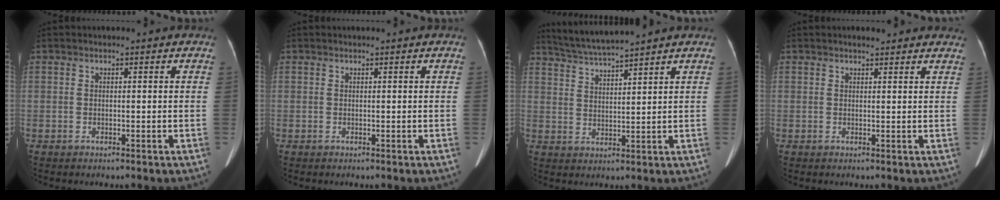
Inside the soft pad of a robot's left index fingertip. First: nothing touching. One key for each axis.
{"total": 0.0}
{"total": 6.9, "fx": 6.4, "fy": -1.5, "fz": 2.2, "tx": -0.051, "ty": 0.010, "tz": 0.123}
{"total": 4.4, "fx": 3.9, "fy": 1.3, "fz": 1.7, "tx": -0.013, "ty": 0.015, "tz": 0.040}